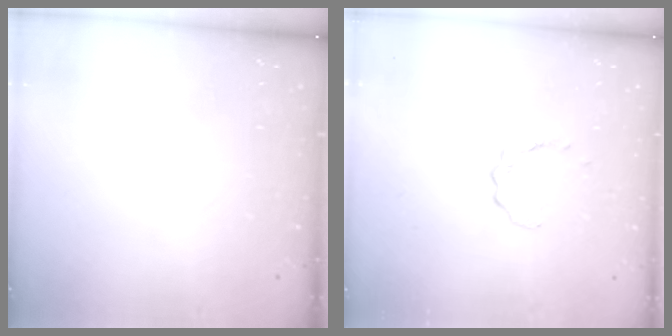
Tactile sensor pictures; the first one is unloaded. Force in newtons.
{"total": 2.9, "press": 2.9, "slide": 0.3}